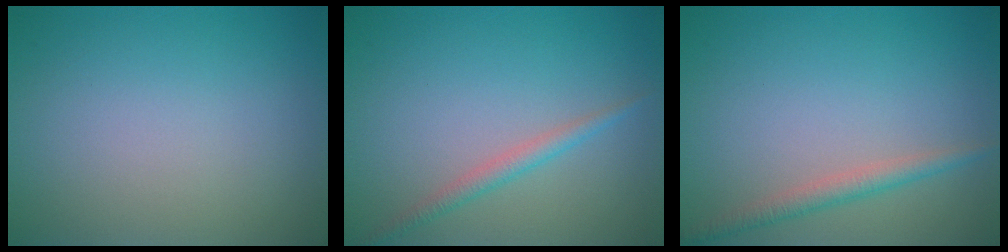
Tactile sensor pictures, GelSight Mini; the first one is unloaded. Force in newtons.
{"total": 1.6, "press": 1.6, "slide": 0.1}
{"total": 1.9, "press": 1.9, "slide": 0.0}